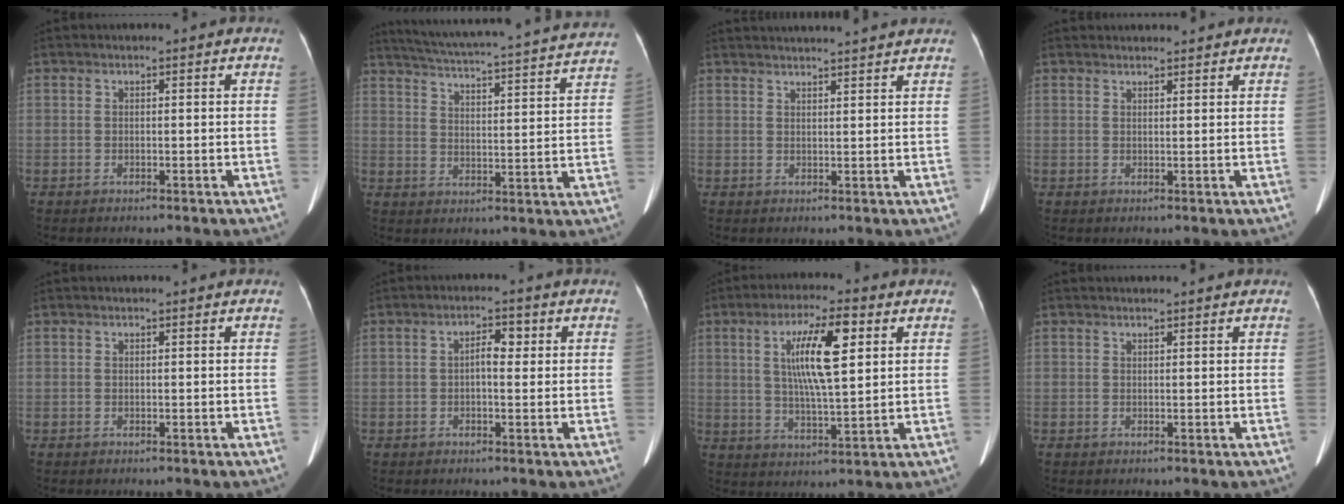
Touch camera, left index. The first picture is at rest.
{"total": 25.4, "force": [23.5, 0.7, 9.6], "torque": [-0.156, -0.051, 0.296]}
{"total": 11.7, "force": [11.1, -0.4, 3.7], "torque": [-0.054, 0.005, 0.140]}
{"total": 5.4, "force": [5.1, 0.8, 1.3], "torque": [-0.007, 0.013, 0.058]}
{"total": 0.0}
{"total": 2.7, "force": [-0.1, 1.0, 2.5], "torque": [-0.038, 0.004, 0.001]}
{"total": 10.3, "force": [2.8, 1.5, 9.8], "torque": [-0.173, -0.001, 0.053]}
{"total": 2.3, "force": [2.2, 0.1, 0.7], "torque": [-0.009, 0.008, 0.025]}